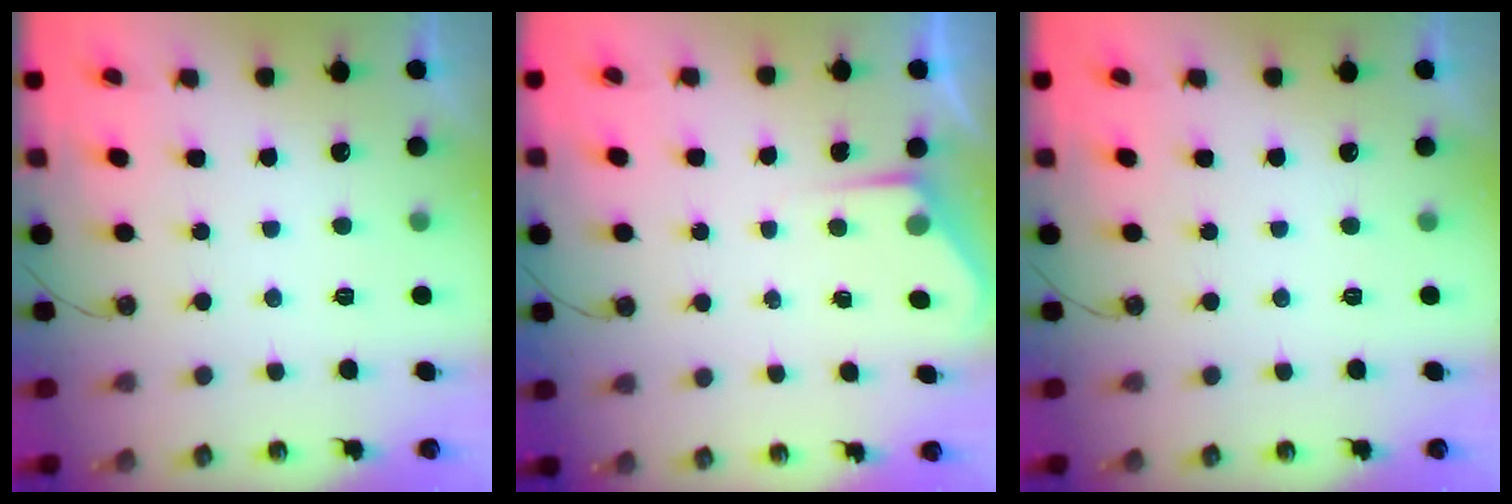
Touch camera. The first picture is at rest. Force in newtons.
{"total": 2.3, "press": 2.3, "slide": 0.3}
{"total": 0.0}